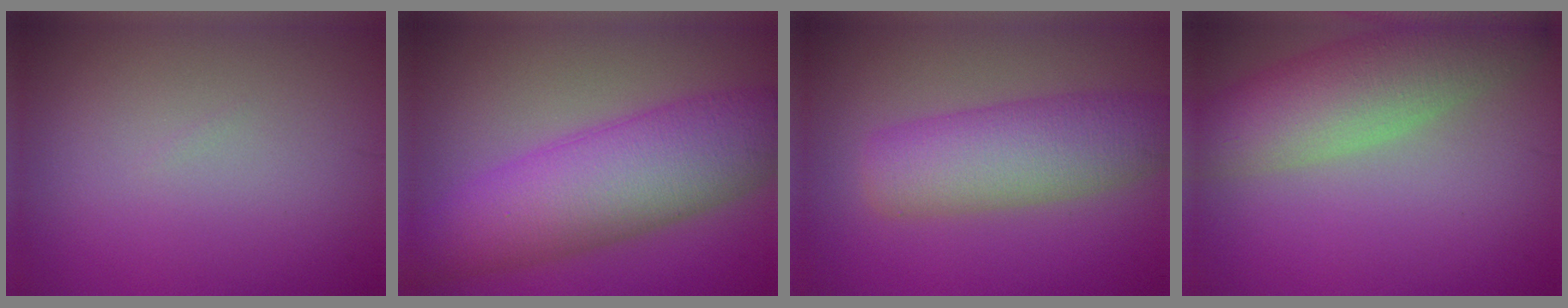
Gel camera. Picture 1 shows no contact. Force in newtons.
{"total": 9.6, "press": 9.6, "slide": 0.0}
{"total": 6.4, "press": 6.4, "slide": 0.2}
{"total": 7.4, "press": 7.4, "slide": 0.6}